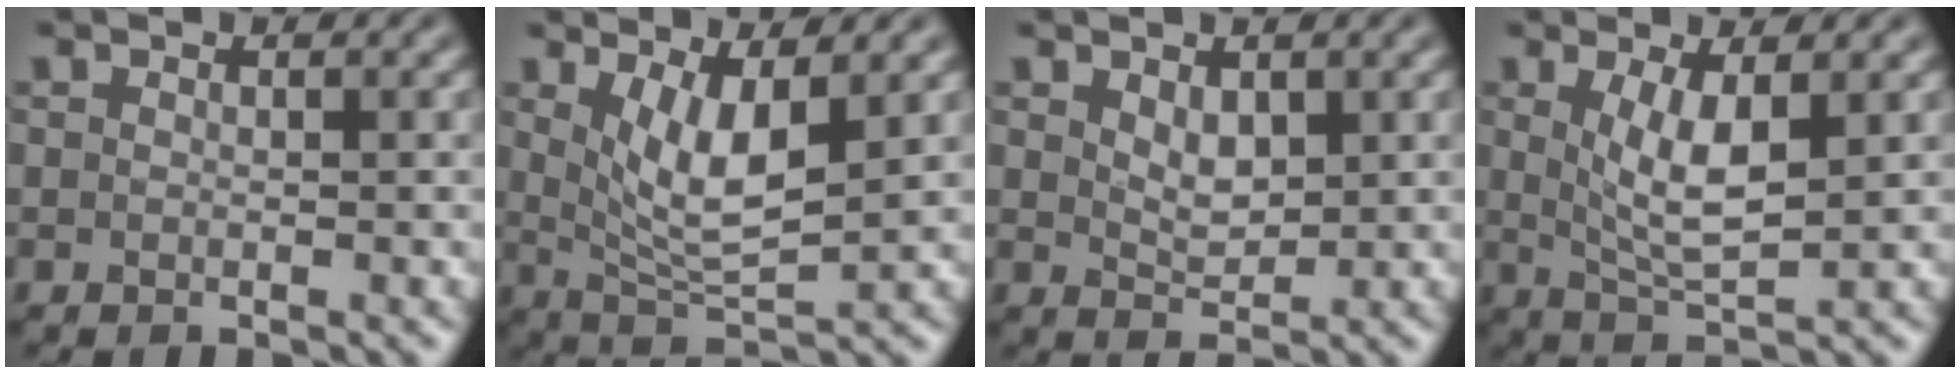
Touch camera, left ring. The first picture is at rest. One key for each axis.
{"total": 4.8, "fx": 1.3, "fy": 1.6, "fz": 4.3, "tx": -0.082, "ty": -0.015, "tz": 0.033}
{"total": 1.8, "fx": 0.7, "fy": 1.1, "fz": 1.3, "tx": -0.025, "ty": -0.004, "tz": 0.020}
{"total": 4.2, "fx": 0.6, "fy": 1.2, "fz": 3.9, "tx": -0.076, "ty": -0.008, "tz": 0.018}